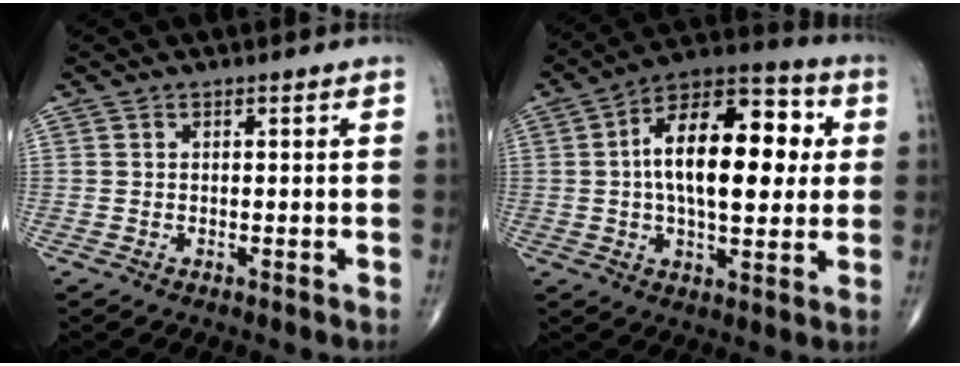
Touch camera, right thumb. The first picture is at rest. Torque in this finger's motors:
{"motor_torque": [0.19, 1.30, 1.23, 0.50, 0.44]}